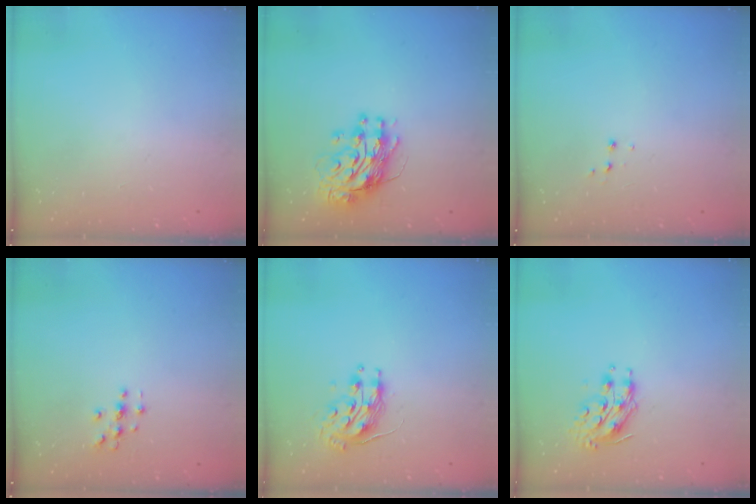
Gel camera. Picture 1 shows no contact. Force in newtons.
{"total": 11.6, "press": 11.6, "slide": 1.2}
{"total": 3.3, "press": 3.2, "slide": 0.4}
{"total": 3.1, "press": 3.1, "slide": 0.3}
{"total": 9.7, "press": 9.7, "slide": 0.8}
{"total": 9.0, "press": 9.0, "slide": 0.4}